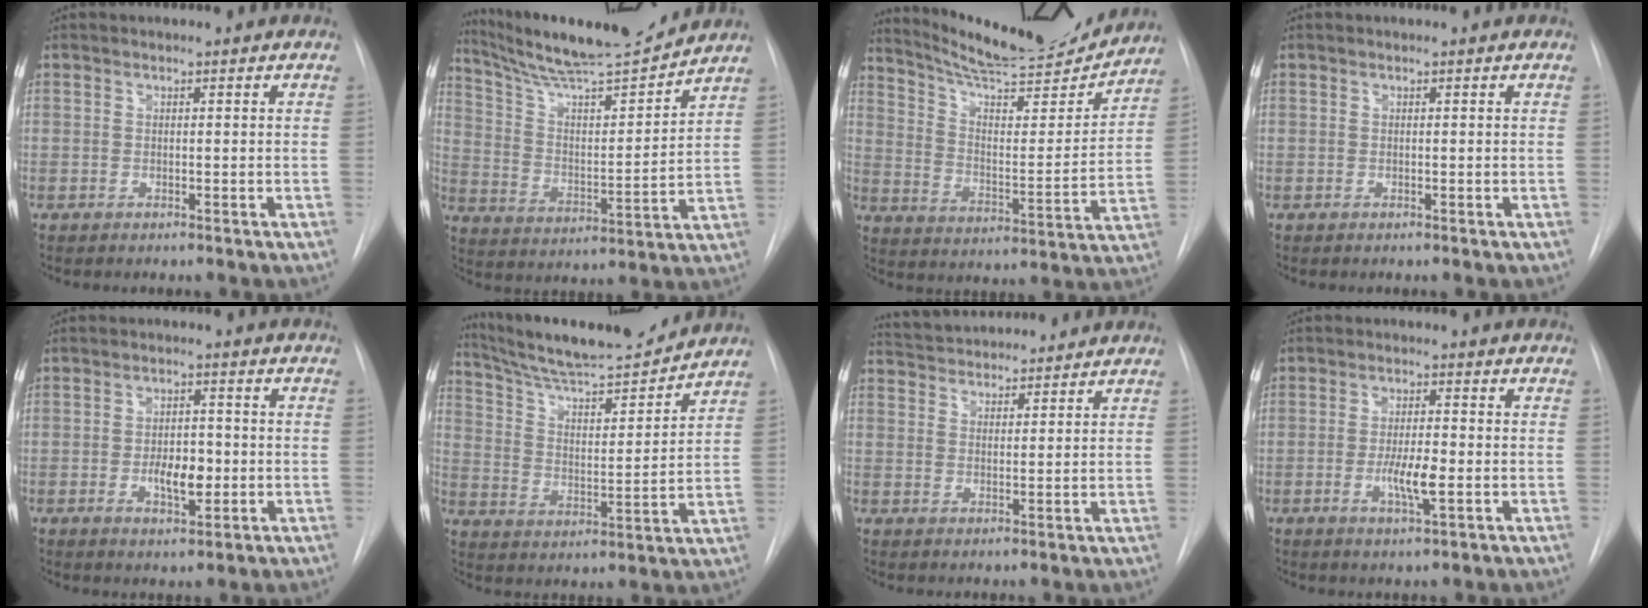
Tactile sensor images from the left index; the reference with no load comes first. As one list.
[{"total": 15.9, "force": [14.9, 0.1, 5.6], "torque": [-0.101, -0.021, 0.247]}, {"total": 19.4, "force": [18.3, 2.0, 6.3], "torque": [-0.103, -0.040, 0.266]}, {"total": 0.0}, {"total": 5.5, "force": [-1.9, 2.4, 4.5], "torque": [-0.074, -0.005, -0.025]}, {"total": 16.6, "force": [15.3, 1.2, 6.1], "torque": [-0.108, -0.011, 0.248]}, {"total": 6.4, "force": [6.2, 0.9, 1.4], "torque": [-0.028, 0.027, 0.097]}, {"total": 5.3, "force": [-2.0, 0.8, 4.9], "torque": [-0.092, -0.011, -0.032]}]